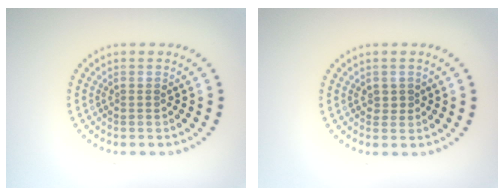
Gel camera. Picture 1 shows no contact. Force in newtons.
{"total": 0.6, "press": 0.6, "slide": 0.2}